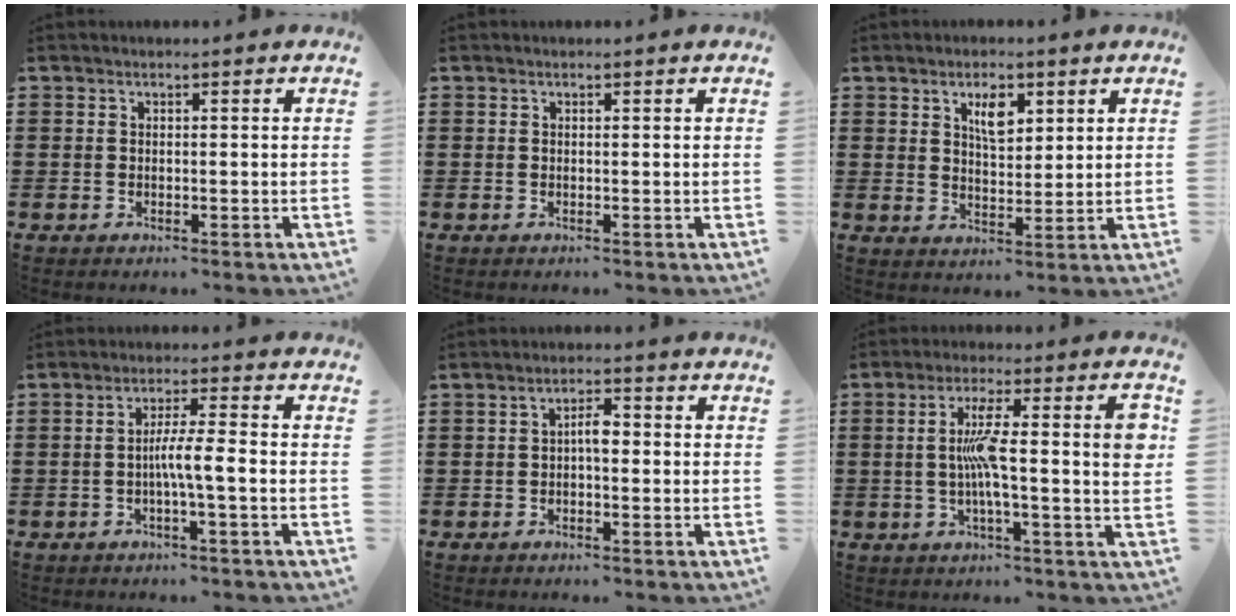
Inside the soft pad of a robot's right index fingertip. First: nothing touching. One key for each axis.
{"total": 0.0}
{"total": 4.5, "fx": 2.4, "fy": 2.1, "fz": 3.2, "tx": -0.055, "ty": 0.001, "tz": 0.039}
{"total": 4.8, "fx": -1.2, "fy": 0.1, "fz": 4.6, "tx": -0.082, "ty": -0.003, "tz": -0.026}
{"total": 2.7, "fx": -0.4, "fy": 1.0, "fz": 2.5, "tx": -0.048, "ty": 0.004, "tz": -0.008}
{"total": 9.8, "fx": 0.6, "fy": 1.5, "fz": 9.7, "tx": -0.168, "ty": 0.002, "tz": 0.003}